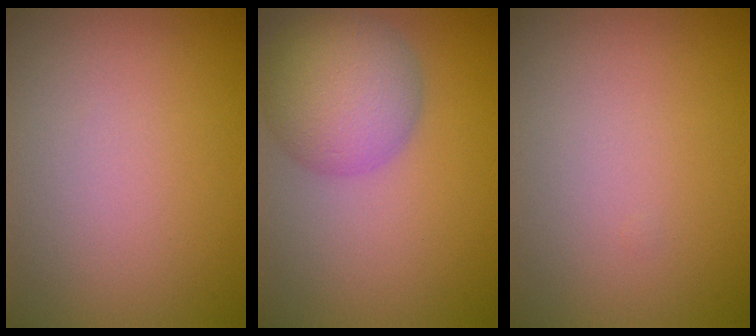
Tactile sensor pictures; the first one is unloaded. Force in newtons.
{"total": 6.2, "press": 6.2, "slide": 0.5}
{"total": 0.0}